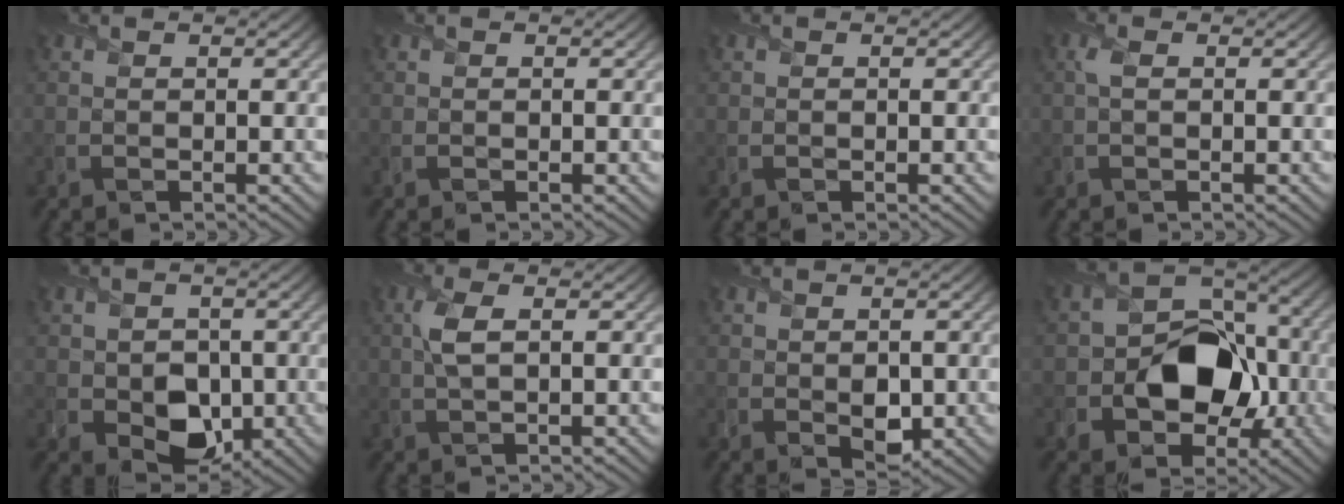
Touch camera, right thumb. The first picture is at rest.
{"total": 0.0}
{"total": 0.0}
{"total": 1.3, "force": [0.2, 0.5, 1.1], "torque": [-0.029, 0.002, 0.003]}
{"total": 6.2, "force": [-0.7, 5.0, 3.6], "torque": [-0.076, -0.020, -0.007]}
{"total": 3.2, "force": [0.7, 1.1, 2.9], "torque": [-0.071, 0.003, 0.013]}
{"total": 2.5, "force": [-0.1, 1.9, 1.7], "torque": [-0.035, -0.011, 0.006]}
{"total": 12.0, "force": [-2.4, 8.8, 7.8], "torque": [-0.111, 0.000, -0.052]}